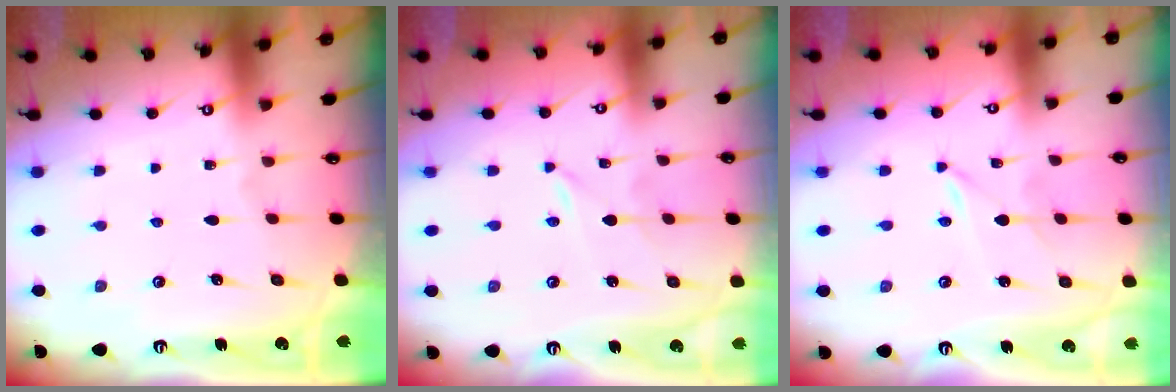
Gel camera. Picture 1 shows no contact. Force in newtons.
{"total": 0.0}
{"total": 0.6, "press": 0.5, "slide": 0.1}